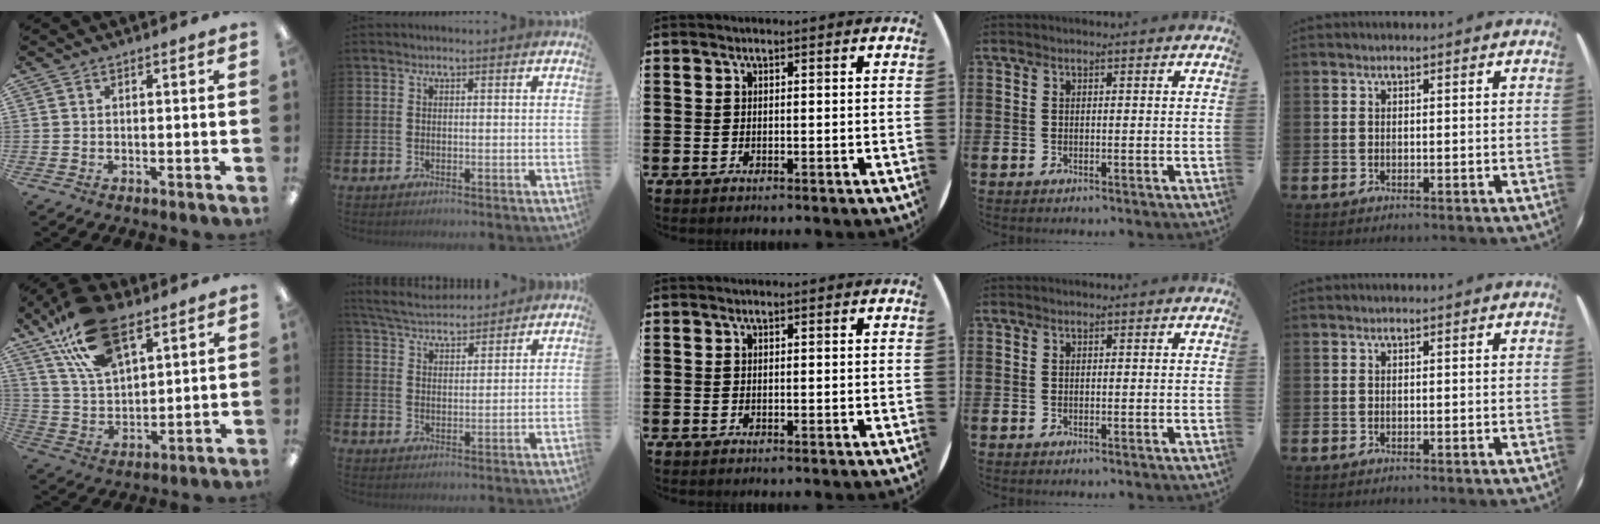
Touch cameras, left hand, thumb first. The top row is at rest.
{"thumb": {"total": 18.4, "force": [11.0, 9.4, 11.4], "torque": [-0.213, -0.026, 0.199]}, "index": {"total": 5.3, "force": [5.1, 1.0, 0.7], "torque": [-0.038, -0.024, 0.093]}}